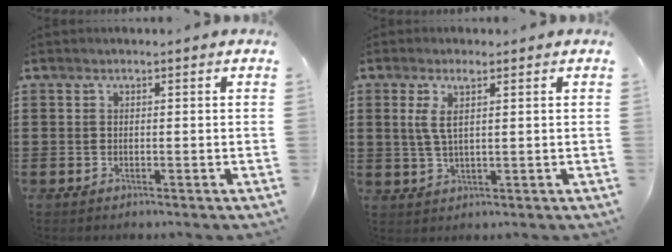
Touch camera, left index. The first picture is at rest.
{"total": 3.5, "force": [1.3, 0.7, 3.1], "torque": [-0.073, -0.002, 0.019]}